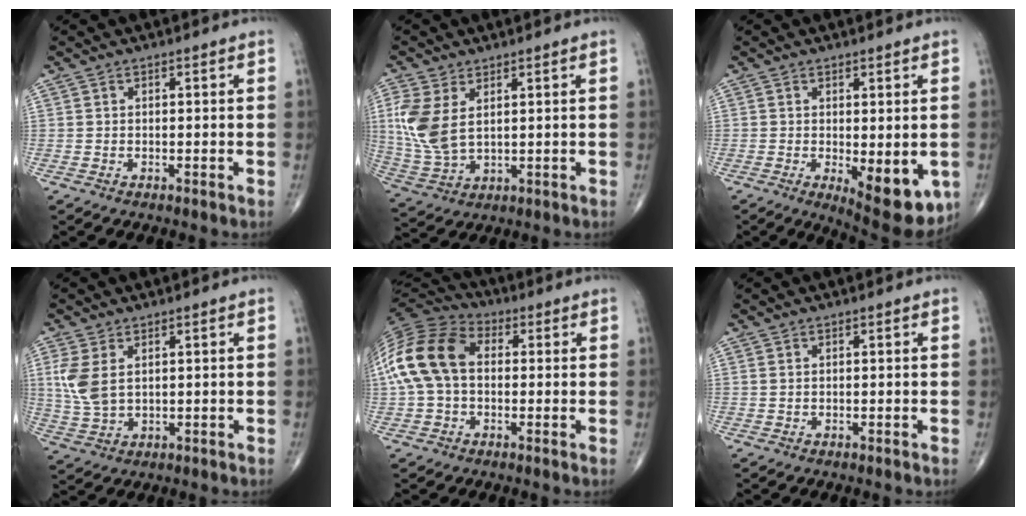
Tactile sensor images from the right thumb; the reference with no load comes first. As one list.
[{"total": 10.1, "force": [2.6, 5.8, 7.8], "torque": [-0.183, -0.008, 0.065]}, {"total": 11.0, "force": [-3.1, 4.3, 9.6], "torque": [-0.109, -0.021, -0.029]}, {"total": 6.9, "force": [1.8, 4.1, 5.2], "torque": [-0.122, -0.004, 0.045]}, {"total": 15.9, "force": [1.2, 10.9, 11.6], "torque": [-0.239, 0.039, 0.014]}, {"total": 0.0}]